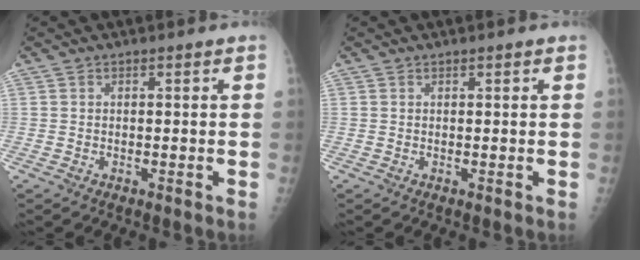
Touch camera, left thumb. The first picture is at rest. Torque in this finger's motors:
{"motor_torque": [0.02, 0.09, -0.24, -0.24, -0.05]}